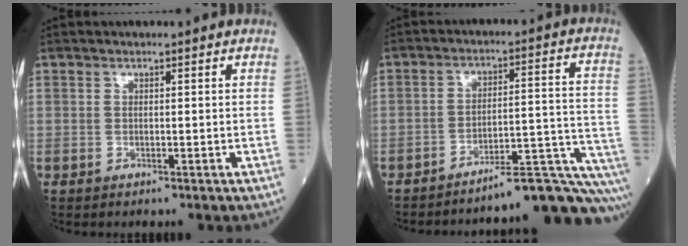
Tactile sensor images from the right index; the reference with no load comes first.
{"total": 17.1, "force": [-15.9, -1.2, 6.2], "torque": [-0.021, 0.038, -0.213]}